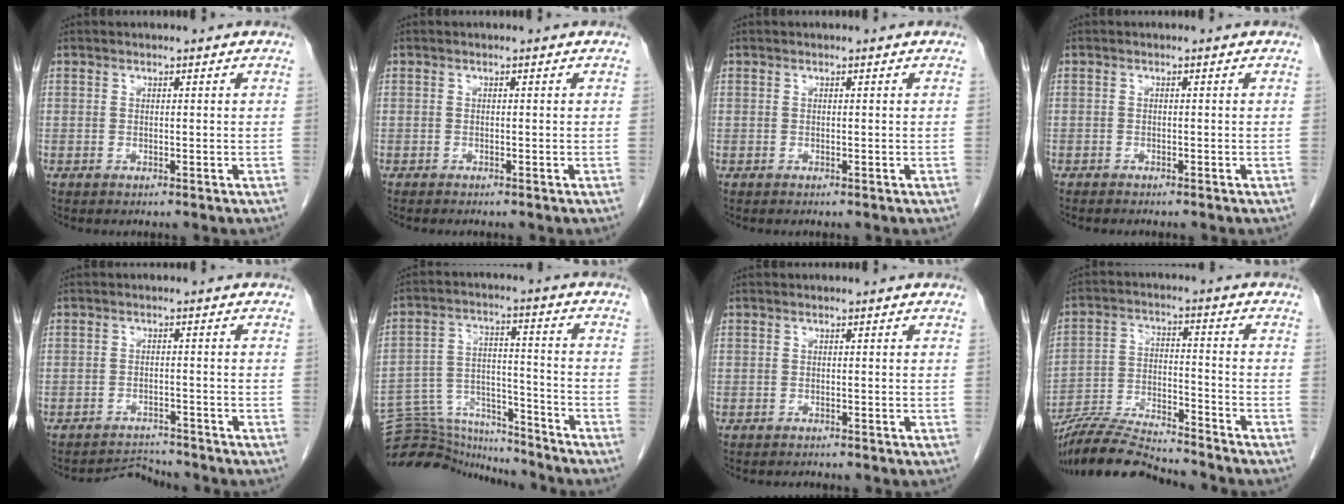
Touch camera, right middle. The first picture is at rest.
{"total": 0.9, "force": [-0.8, 0.1, 0.4], "torque": [-0.008, -0.002, -0.009]}
{"total": 0.0}
{"total": 1.9, "force": [-1.7, 0.4, 0.9], "torque": [-0.015, -0.004, -0.019]}
{"total": 3.1, "force": [-2.8, -0.1, -1.3], "torque": [0.025, -0.003, -0.042]}
{"total": 13.6, "force": [-13.5, 1.4, 0.2], "torque": [-0.005, 0.040, -0.225]}
{"total": 0.6, "force": [-0.6, 0.1, -0.1], "torque": [-0.006, -0.003, -0.011]}
{"total": 13.0, "force": [-12.4, 0.5, 3.8], "torque": [-0.067, -0.004, -0.223]}